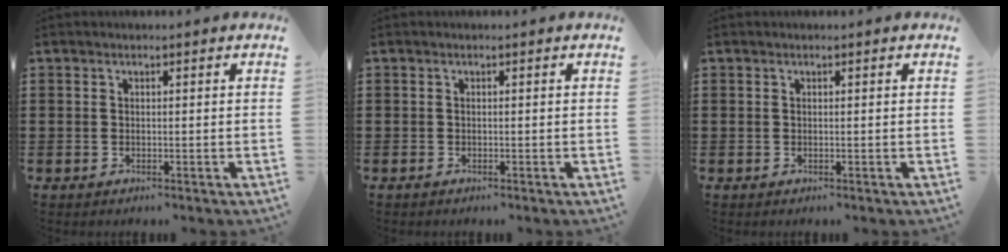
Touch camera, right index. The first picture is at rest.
{"total": 0.0}
{"total": 0.0}